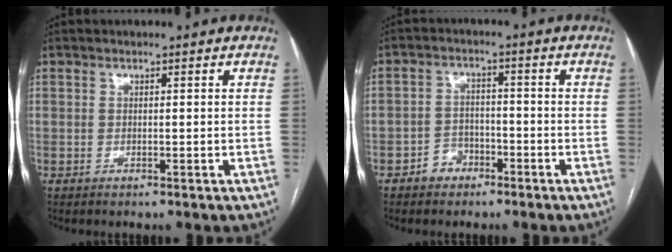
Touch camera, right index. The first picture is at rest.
{"total": 3.8, "force": [-2.4, 2.7, 1.1], "torque": [-0.012, 0.013, -0.043]}